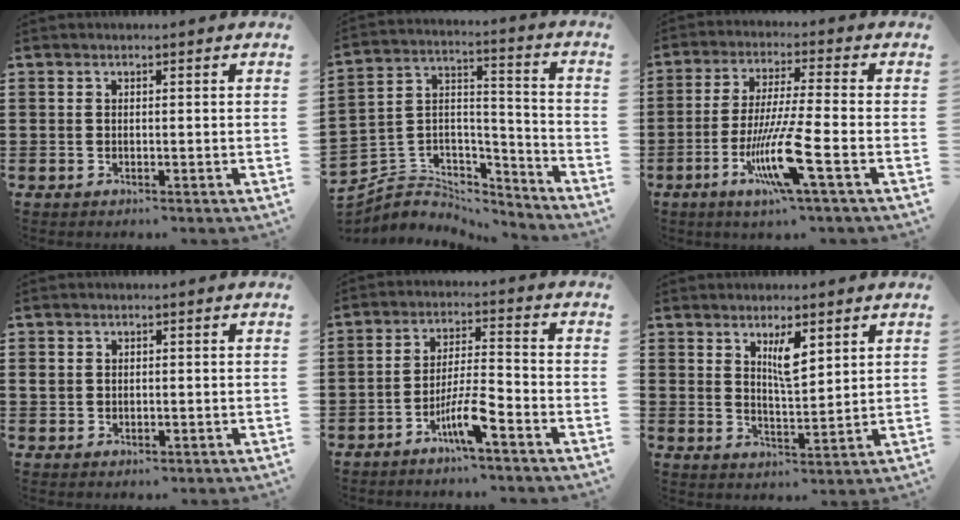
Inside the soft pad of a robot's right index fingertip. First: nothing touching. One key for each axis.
{"total": 4.8, "fx": -3.7, "fy": 2.9, "fz": 0.5, "tx": -0.030, "ty": -0.005, "tz": -0.078}
{"total": 10.9, "fx": -4.6, "fy": 0.4, "fz": 9.8, "tx": -0.200, "ty": -0.014, "tz": -0.090}
{"total": 1.2, "fx": 0.2, "fy": 1.1, "fz": 0.5, "tx": -0.013, "ty": 0.008, "tz": 0.002}
{"total": 6.6, "fx": -4.0, "fy": 0.7, "fz": 5.1, "tx": -0.103, "ty": -0.002, "tz": -0.077}
{"total": 5.1, "fx": 2.7, "fy": 1.5, "fz": 4.1, "tx": -0.071, "ty": -0.003, "tz": 0.043}